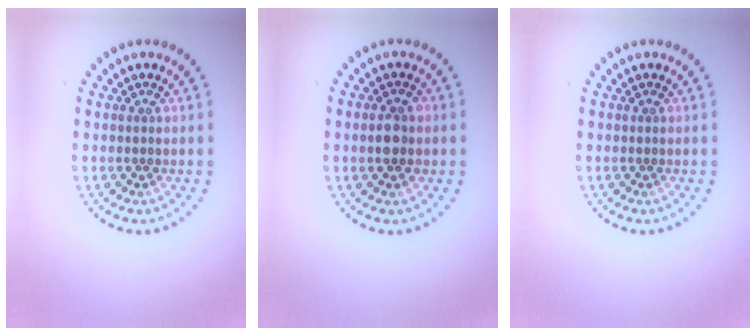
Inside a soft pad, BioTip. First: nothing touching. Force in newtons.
{"total": 2.1, "press": 2.0, "slide": 0.3}
{"total": 0.0}